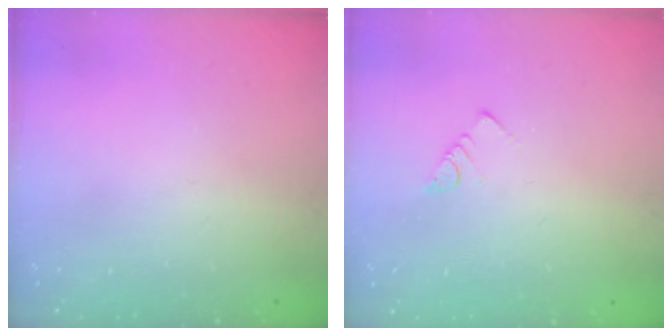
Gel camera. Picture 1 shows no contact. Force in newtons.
{"total": 2.5, "press": 2.5, "slide": 0.5}